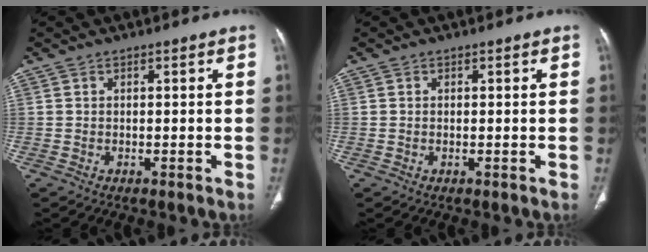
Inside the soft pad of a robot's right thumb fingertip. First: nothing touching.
{"total": 0.0}